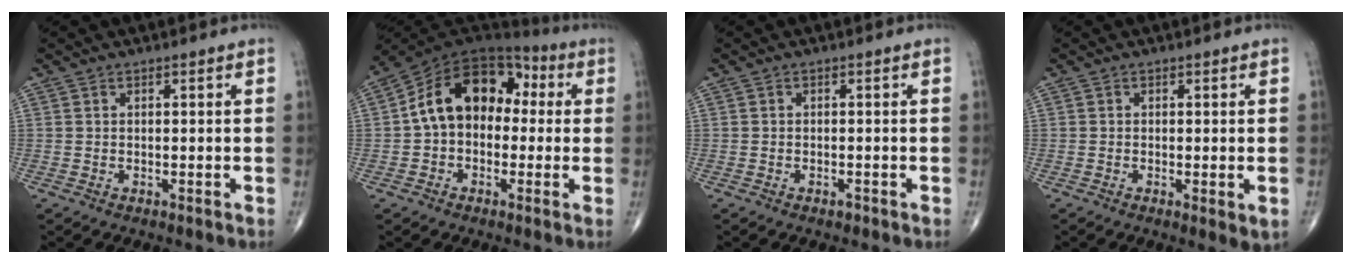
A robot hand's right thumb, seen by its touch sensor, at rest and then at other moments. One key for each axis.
{"total": 15.5, "fx": 1.1, "fy": 10.7, "fz": 11.1, "tx": -0.151, "ty": 0.053, "tz": 0.004}
{"total": 0.9, "fx": -0.6, "fy": 0.5, "fz": 0.4, "tx": -0.004, "ty": 0.001, "tz": -0.011}
{"total": 2.8, "fx": -0.6, "fy": 0.8, "fz": 2.6, "tx": -0.042, "ty": -0.009, "tz": -0.011}